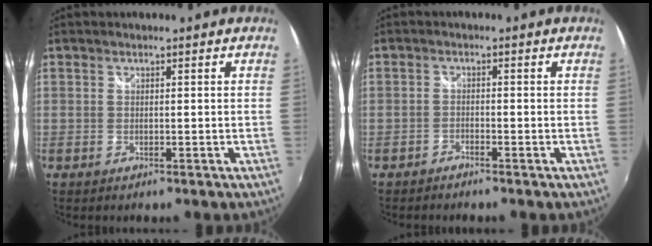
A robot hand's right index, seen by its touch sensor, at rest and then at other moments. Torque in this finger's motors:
{"motor_torque": [-0.46, 0.21, -0.05, 0.00]}